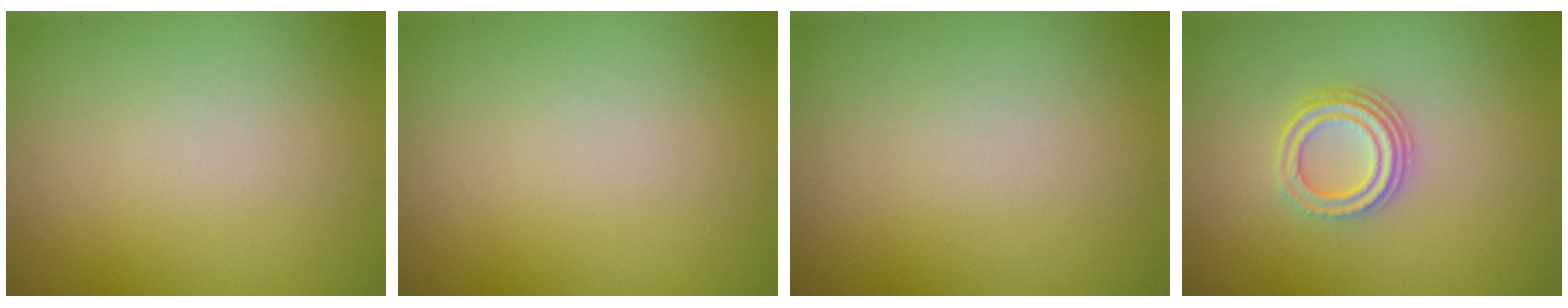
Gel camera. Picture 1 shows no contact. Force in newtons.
{"total": 0.0}
{"total": 0.0}
{"total": 3.2, "press": 2.3, "slide": 2.3}